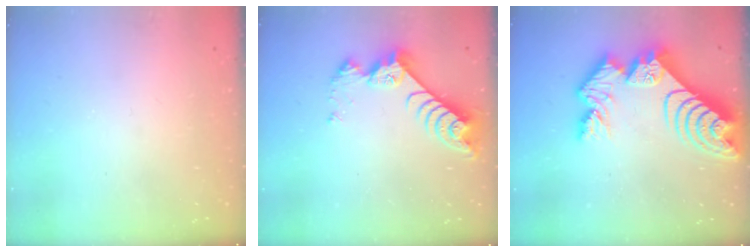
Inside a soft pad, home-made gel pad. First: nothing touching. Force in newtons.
{"total": 9.4, "press": 9.3, "slide": 0.8}
{"total": 17.0, "press": 16.9, "slide": 1.6}